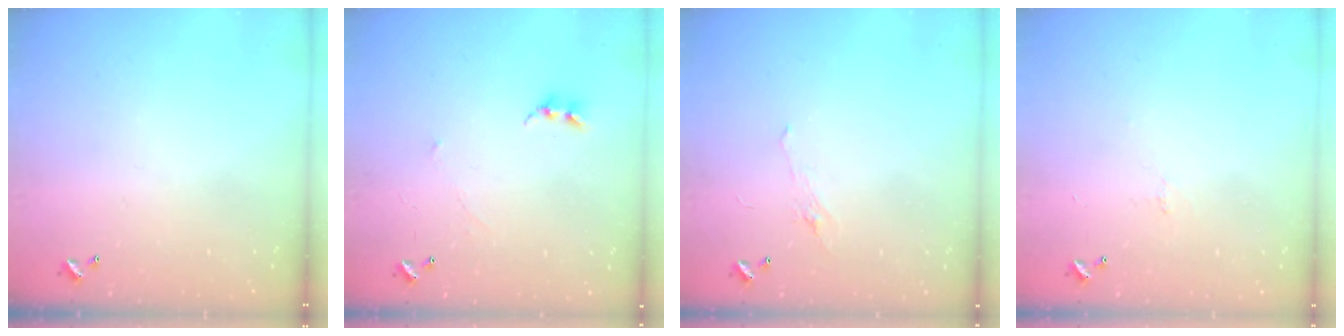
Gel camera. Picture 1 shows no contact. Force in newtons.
{"total": 0.9, "press": 0.8, "slide": 0.5}
{"total": 2.2, "press": 2.1, "slide": 0.8}
{"total": 0.6, "press": 0.4, "slide": 0.5}